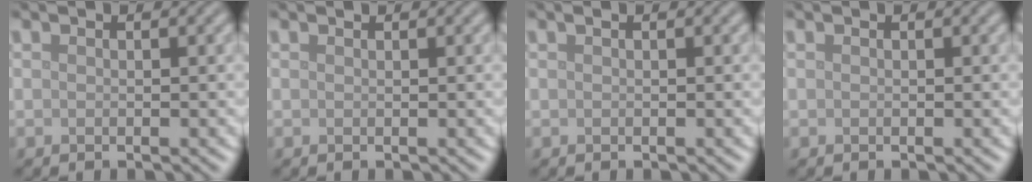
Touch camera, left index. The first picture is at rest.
{"total": 0.0}
{"total": 0.0}
{"total": 0.0}